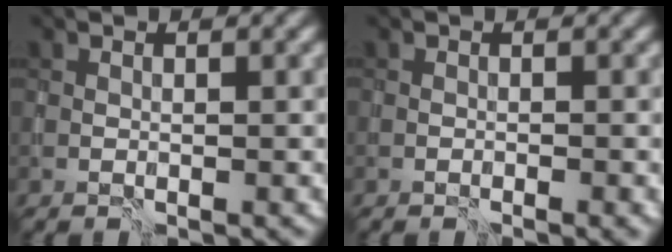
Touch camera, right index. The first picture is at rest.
{"total": 0.6, "force": [-0.4, 0.0, 0.4], "torque": [-0.005, -0.004, -0.009]}